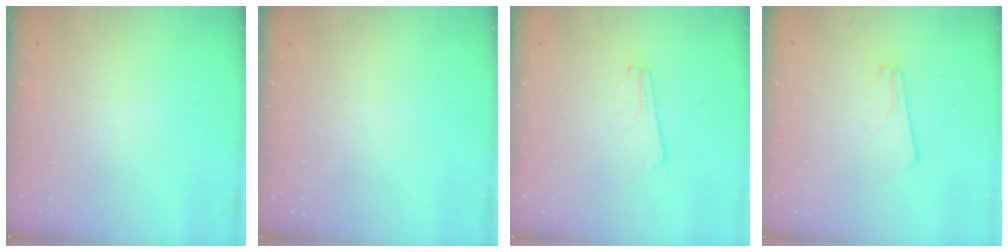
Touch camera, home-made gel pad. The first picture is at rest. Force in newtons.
{"total": 0.0}
{"total": 2.4, "press": 2.4, "slide": 0.4}
{"total": 2.4, "press": 2.4, "slide": 0.4}